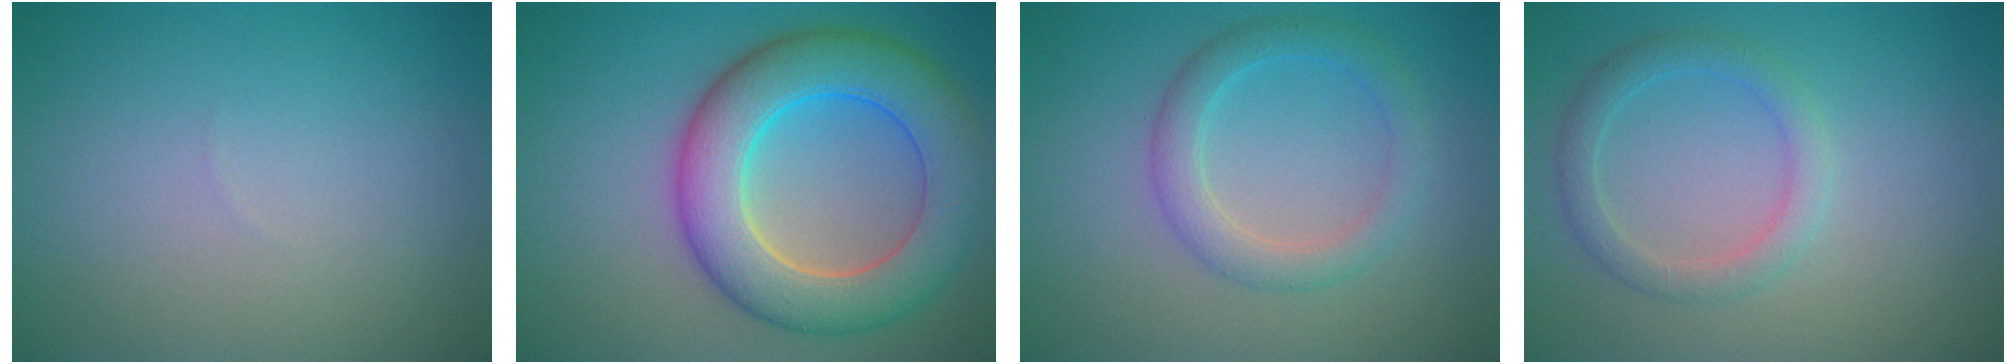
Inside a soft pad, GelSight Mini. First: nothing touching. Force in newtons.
{"total": 9.3, "press": 9.3, "slide": 0.4}
{"total": 3.1, "press": 3.1, "slide": 0.2}
{"total": 2.4, "press": 2.4, "slide": 0.1}